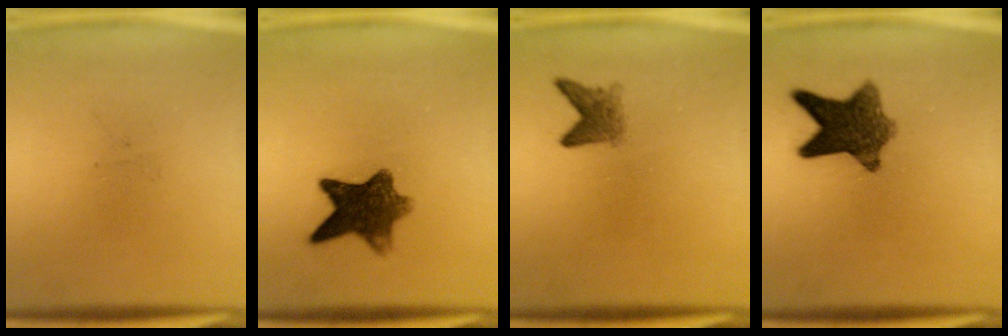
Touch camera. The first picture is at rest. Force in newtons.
{"total": 8.7}
{"total": 2.6}
{"total": 9.0}